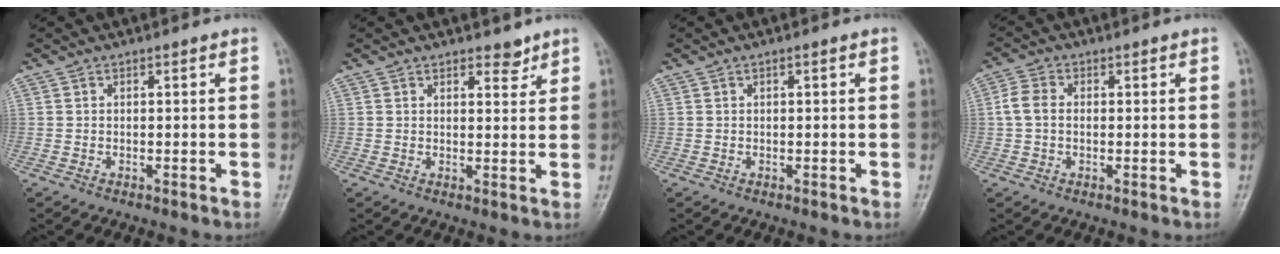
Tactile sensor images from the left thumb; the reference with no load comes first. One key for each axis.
{"total": 2.8, "fx": 2.2, "fy": 1.3, "fz": 1.2, "tx": -0.001, "ty": -0.014, "tz": 0.031}
{"total": 0.7, "fx": 0.2, "fy": 0.2, "fz": 0.7, "tx": -0.015, "ty": 0.002, "tz": 0.003}
{"total": 4.0, "fx": 0.3, "fy": 2.8, "fz": 2.8, "tx": -0.062, "ty": 0.012, "tz": -0.001}